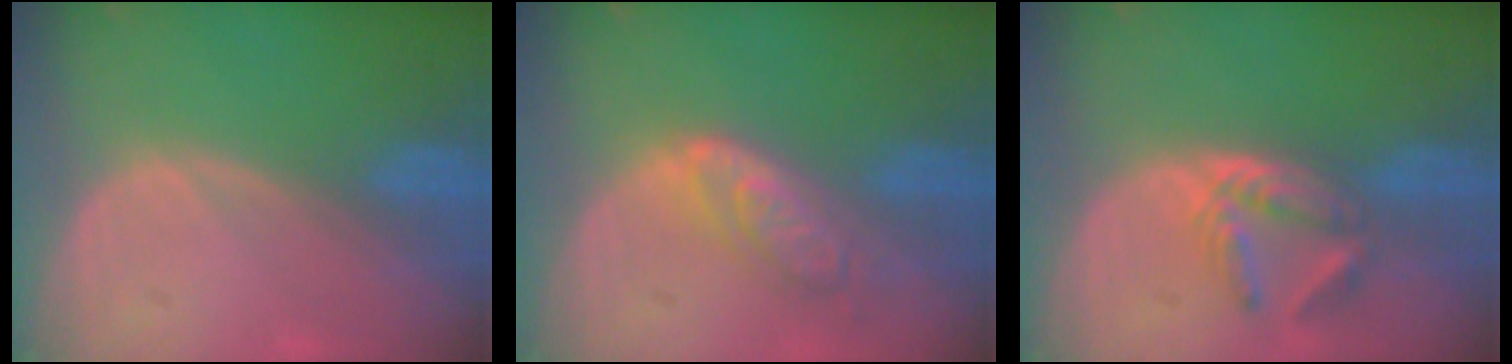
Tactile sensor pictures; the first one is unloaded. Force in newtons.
{"total": 6.2, "press": 5.5, "slide": 2.8}
{"total": 5.8, "press": 5.0, "slide": 2.9}